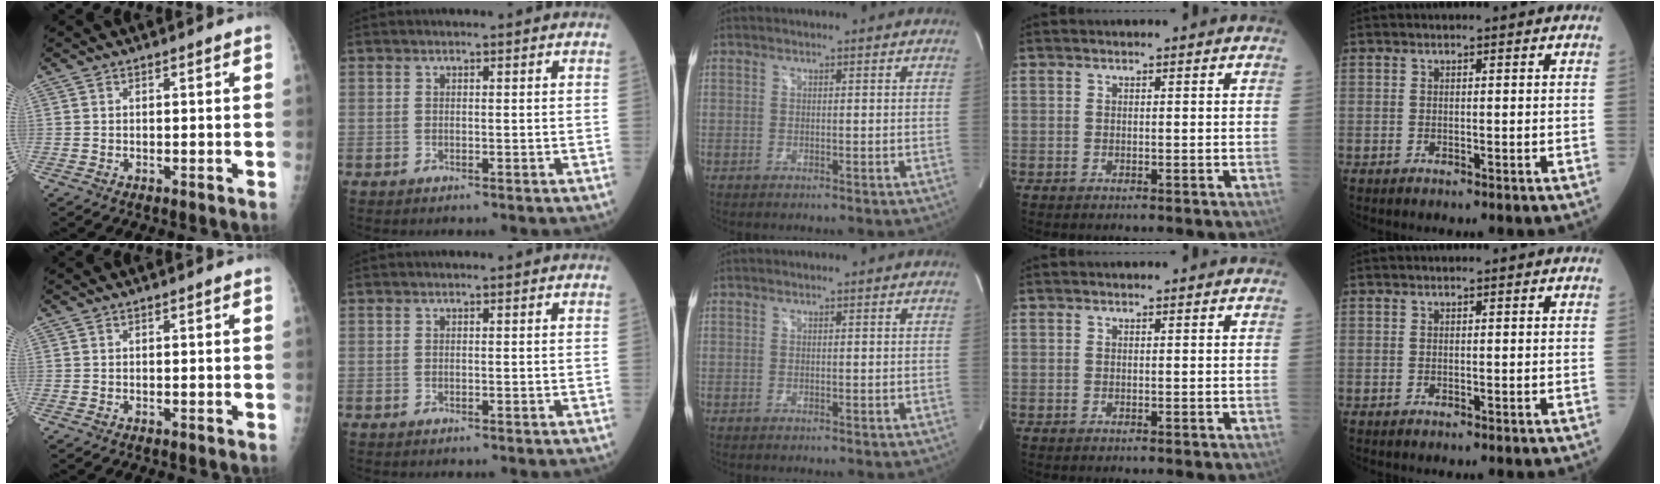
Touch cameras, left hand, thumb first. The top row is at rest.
{}